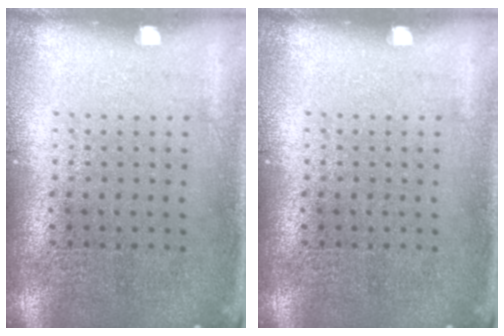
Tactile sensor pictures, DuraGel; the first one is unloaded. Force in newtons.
{"total": 0.0}